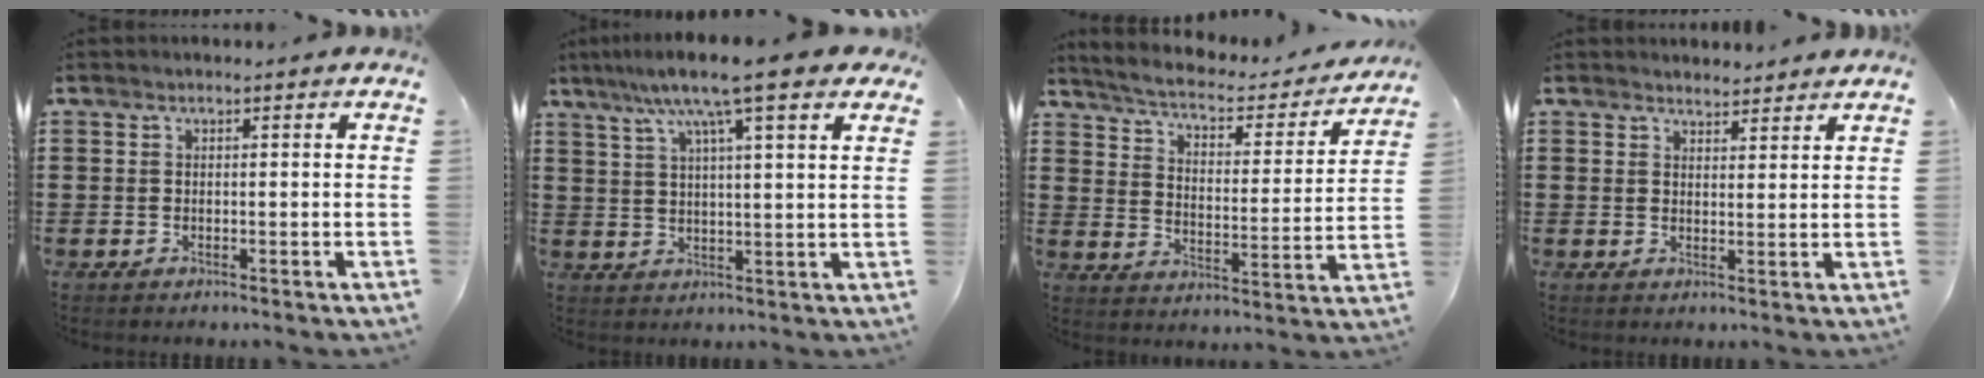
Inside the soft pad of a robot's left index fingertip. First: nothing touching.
{"total": 10.7, "force": [7.2, 1.4, 7.7], "torque": [-0.161, -0.008, 0.122]}
{"total": 3.6, "force": [3.3, 0.5, 1.4], "torque": [-0.047, -0.027, 0.047]}
{"total": 2.7, "force": [2.6, 0.5, 0.0], "torque": [-0.007, -0.002, 0.051]}